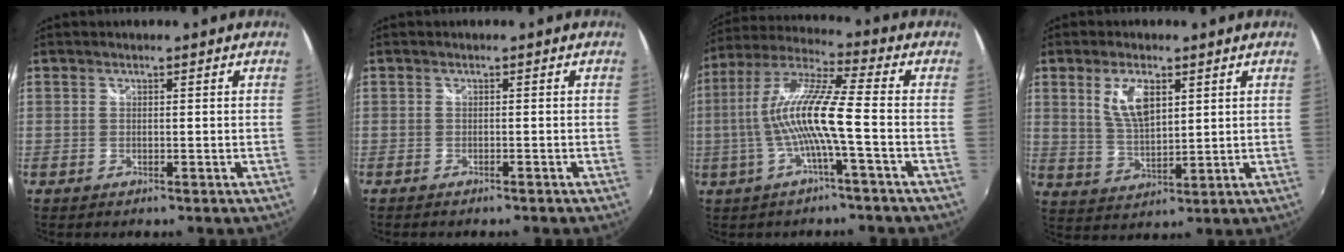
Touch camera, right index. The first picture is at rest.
{"total": 1.4, "force": [-1.2, 0.3, 0.4], "torque": [-0.015, -0.005, -0.021]}
{"total": 12.3, "force": [-2.6, -0.1, 12.1], "torque": [-0.228, 0.004, -0.047]}
{"total": 7.4, "force": [3.1, 3.3, 5.9], "torque": [-0.112, 0.002, 0.065]}